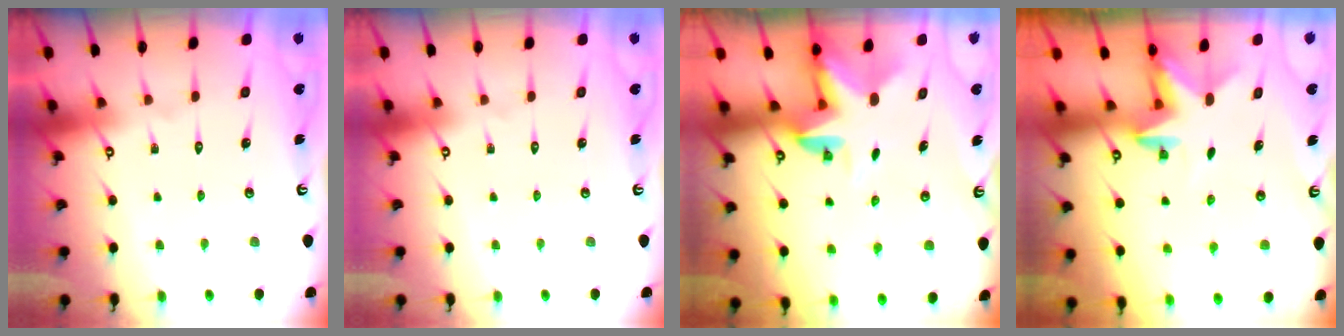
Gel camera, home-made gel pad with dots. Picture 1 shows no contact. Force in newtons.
{"total": 0.0}
{"total": 4.4, "press": 4.3, "slide": 0.4}
{"total": 2.5, "press": 2.5, "slide": 0.4}